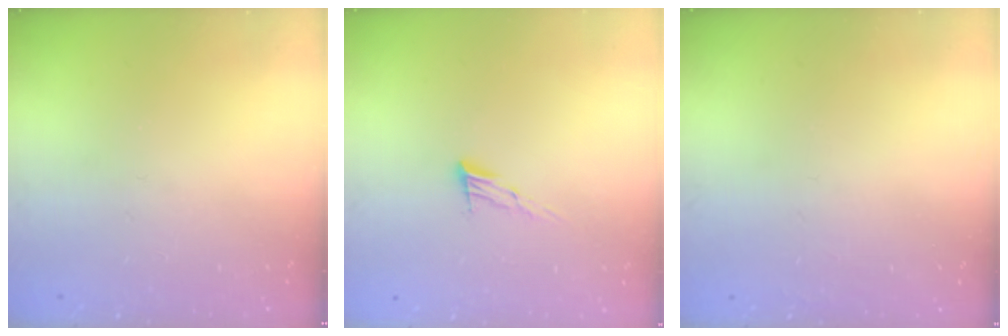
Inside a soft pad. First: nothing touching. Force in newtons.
{"total": 7.2, "press": 7.1, "slide": 1.2}
{"total": 1.5, "press": 1.5, "slide": 0.1}